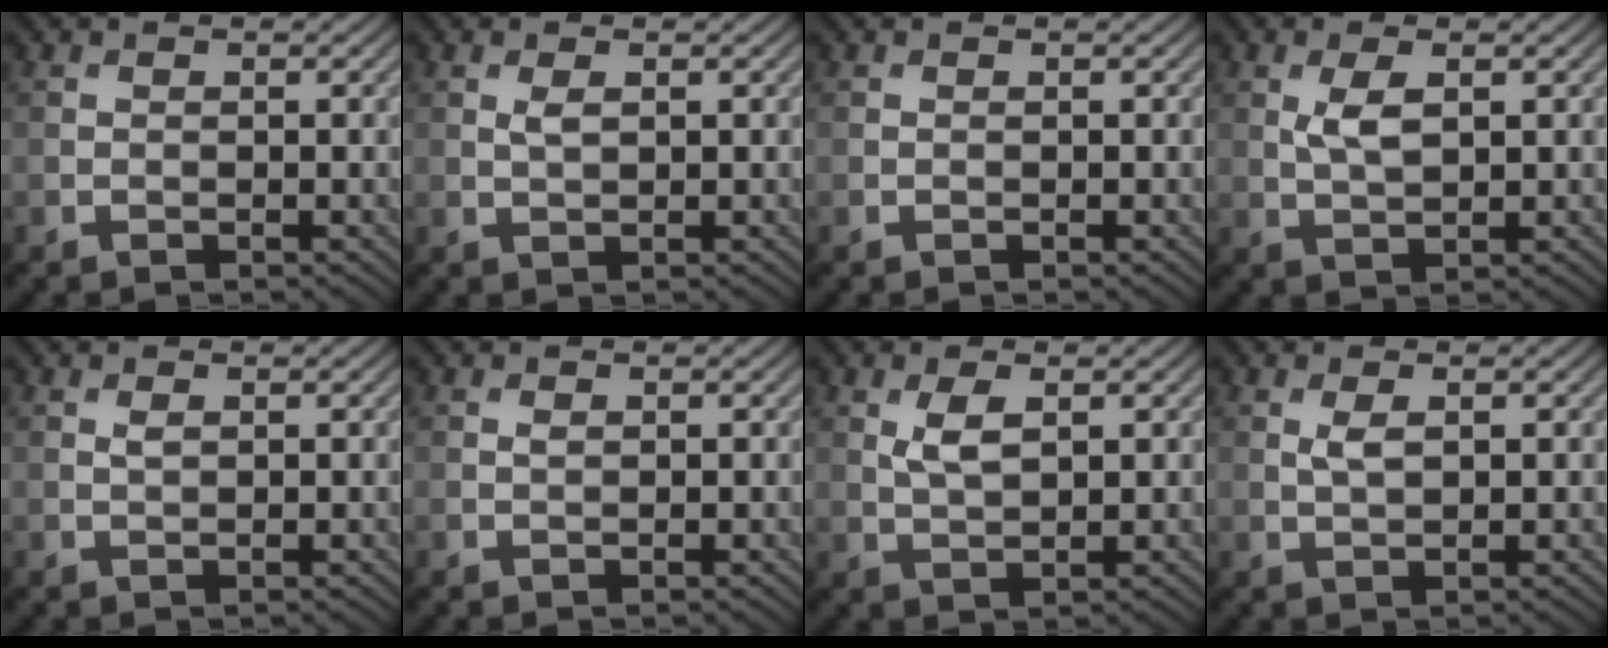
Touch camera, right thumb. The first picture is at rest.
{"total": 1.4, "force": [0.5, 0.5, 1.2], "torque": [-0.029, -0.001, 0.012]}
{"total": 0.0}
{"total": 3.2, "force": [0.9, 1.3, 2.8], "torque": [-0.064, -0.001, 0.022]}
{"total": 0.8, "force": [0.4, 0.3, 0.6], "torque": [-0.017, -0.001, 0.009]}
{"total": 0.5, "force": [0.3, 0.3, 0.4], "torque": [-0.009, 0.000, 0.005]}
{"total": 3.2, "force": [1.1, 1.4, 2.7], "torque": [-0.062, -0.001, 0.026]}
{"total": 1.9, "force": [0.7, 0.8, 1.6], "torque": [-0.039, -0.001, 0.015]}